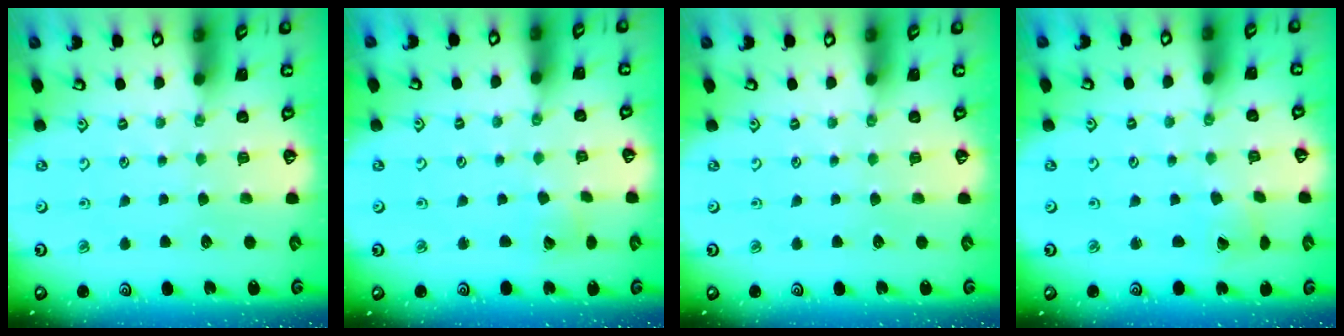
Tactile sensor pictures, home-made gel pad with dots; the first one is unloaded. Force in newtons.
{"total": 3.7, "press": 3.7, "slide": 0.3}
{"total": 0.0}
{"total": 2.9, "press": 2.9, "slide": 0.3}